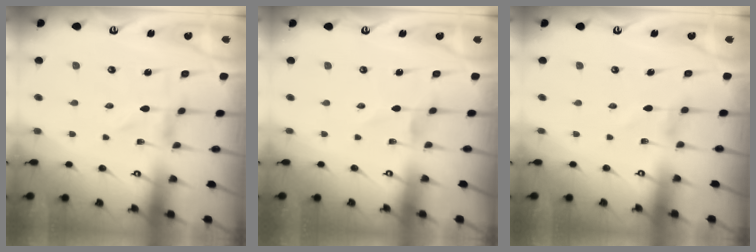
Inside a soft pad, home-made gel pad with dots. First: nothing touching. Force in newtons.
{"total": 1.1, "press": 1.1, "slide": 0.1}
{"total": 0.0}